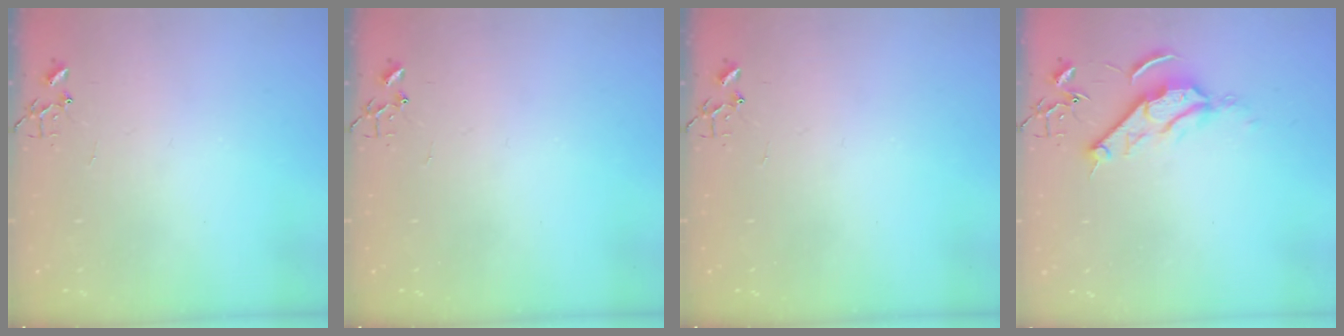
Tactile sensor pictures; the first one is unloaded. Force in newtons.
{"total": 0.0}
{"total": 0.0}
{"total": 9.8, "press": 9.7, "slide": 1.3}